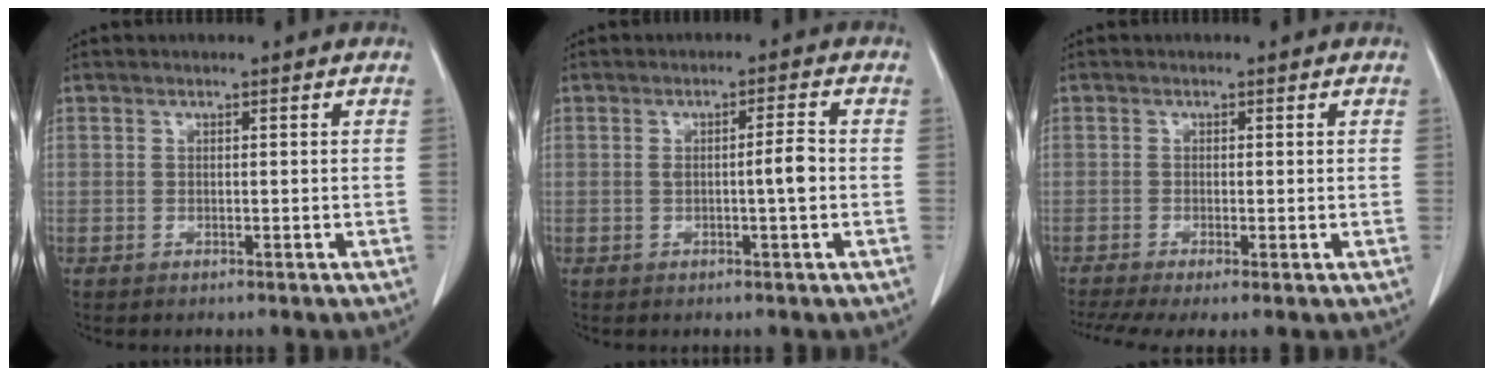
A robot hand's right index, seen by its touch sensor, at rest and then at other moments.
{"total": 3.3, "force": [-0.3, 0.1, 3.2], "torque": [-0.054, 0.001, -0.006]}
{"total": 6.0, "force": [-3.7, 1.5, 4.5], "torque": [-0.080, -0.013, -0.067]}